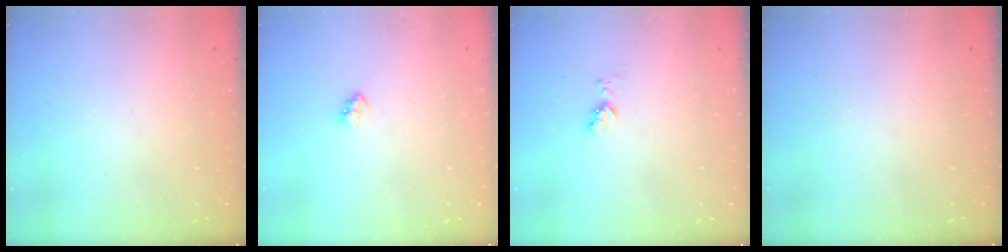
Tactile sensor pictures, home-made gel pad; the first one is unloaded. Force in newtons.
{"total": 3.1, "press": 3.1, "slide": 0.2}
{"total": 3.7, "press": 3.7, "slide": 0.6}
{"total": 0.0}